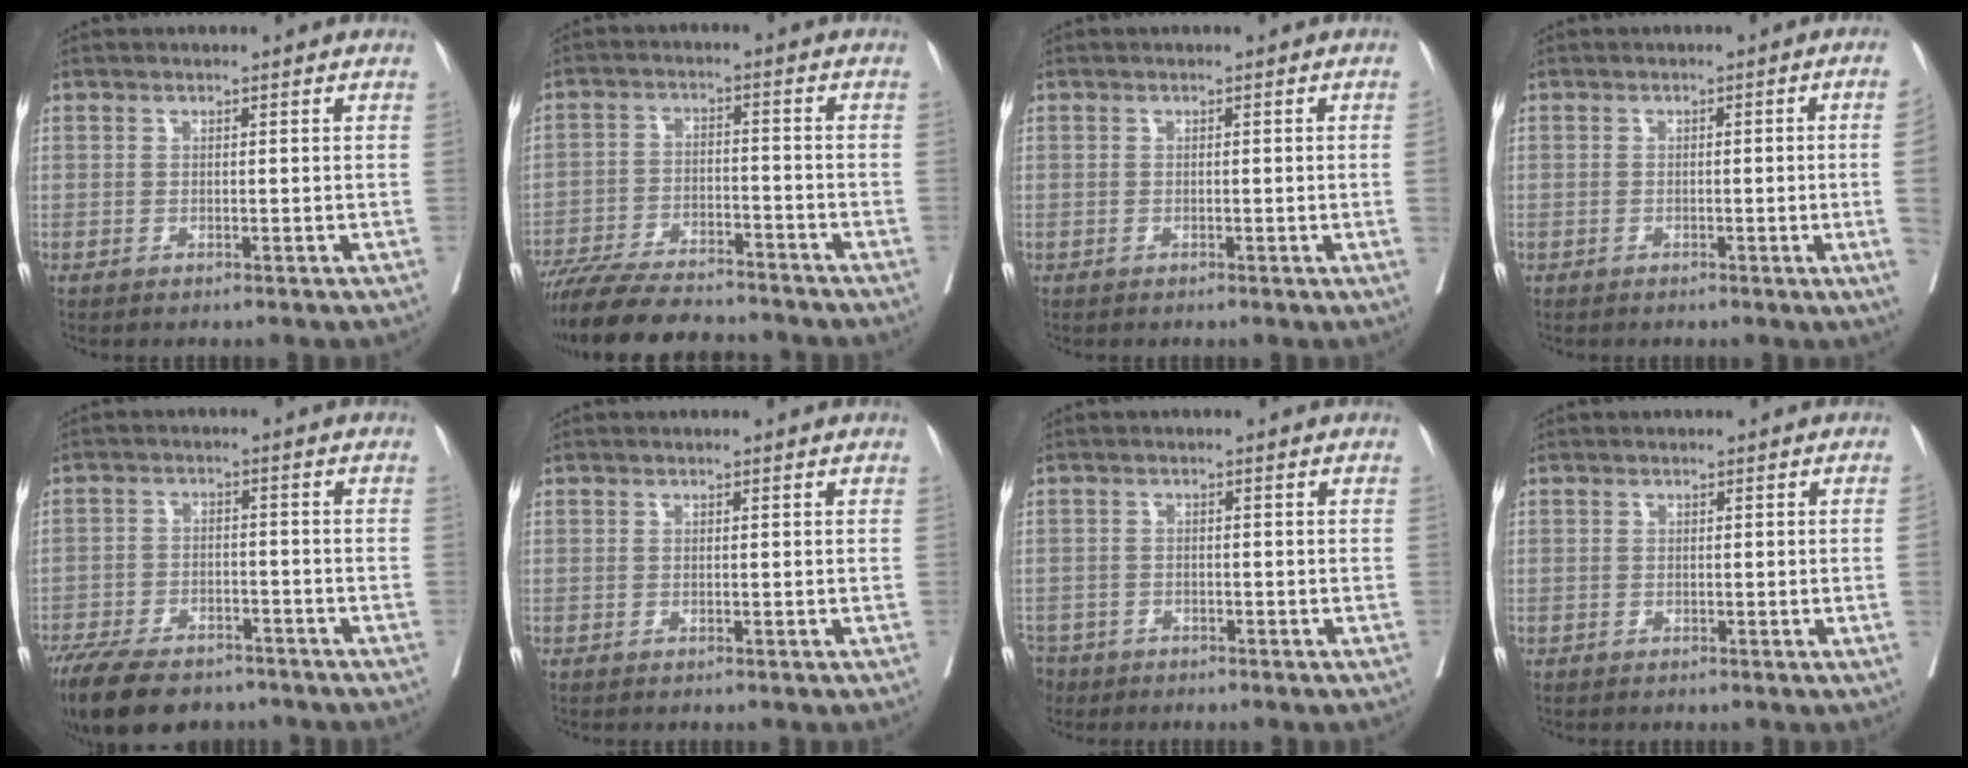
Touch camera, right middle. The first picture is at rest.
{"total": 14.9, "force": [-13.3, 2.8, 6.0], "torque": [-0.101, -0.004, -0.208]}
{"total": 1.0, "force": [-0.2, -0.4, 1.0], "torque": [-0.008, 0.000, -0.002]}
{"total": 5.3, "force": [-0.9, -1.5, 5.0], "torque": [-0.055, -0.007, -0.011]}
{"total": 14.3, "force": [-11.1, 5.9, 6.8], "torque": [-0.136, -0.011, -0.173]}
{"total": 0.0}
{"total": 5.3, "force": [-3.9, 3.4, 0.8], "torque": [-0.023, -0.003, -0.071]}
{"total": 0.8, "force": [-0.1, -0.3, 0.8], "torque": [-0.007, 0.001, -0.001]}